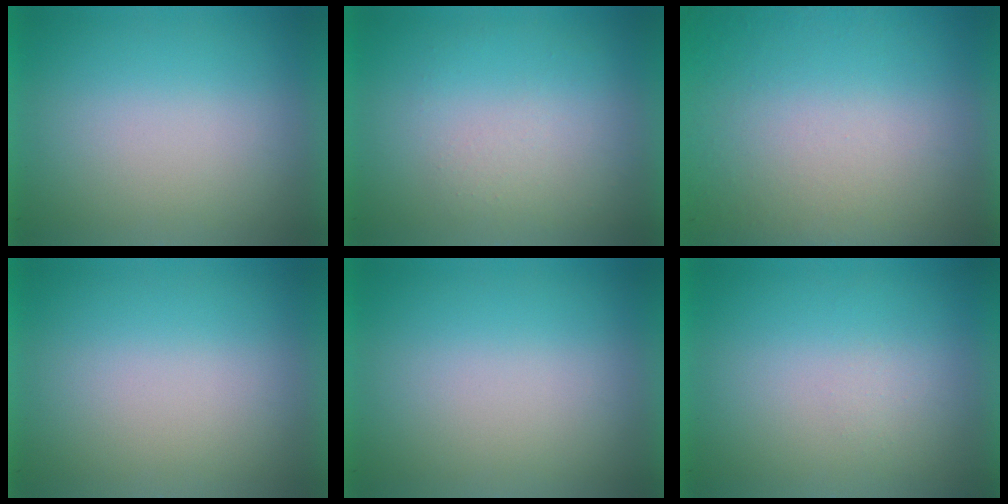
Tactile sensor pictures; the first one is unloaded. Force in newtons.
{"total": 1.1}
{"total": 9.2}
{"total": 0.0}
{"total": 0.0}
{"total": 1.2}